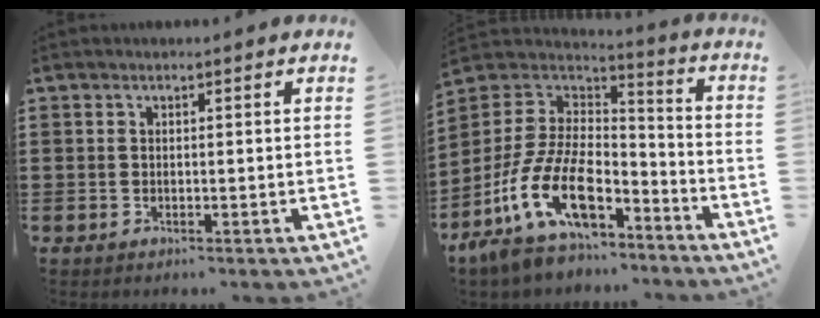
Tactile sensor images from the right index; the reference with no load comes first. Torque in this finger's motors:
{"motor_torque": [1.18, 0.95, 0.14, -0.04]}